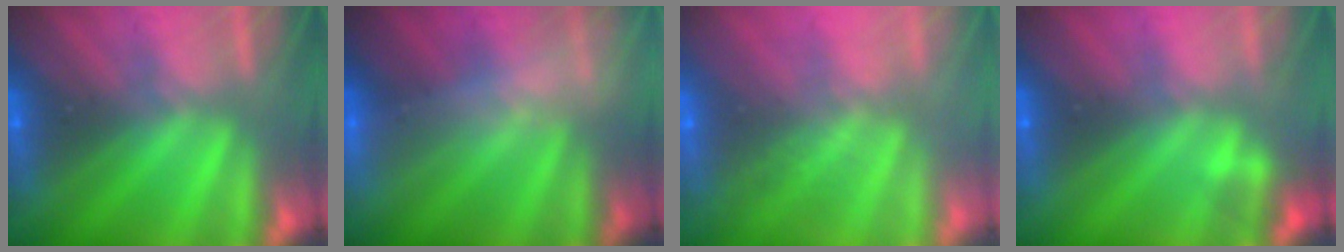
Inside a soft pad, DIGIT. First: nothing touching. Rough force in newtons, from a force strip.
{"total": 2.5}
{"total": 9.0}
{"total": 2.2}